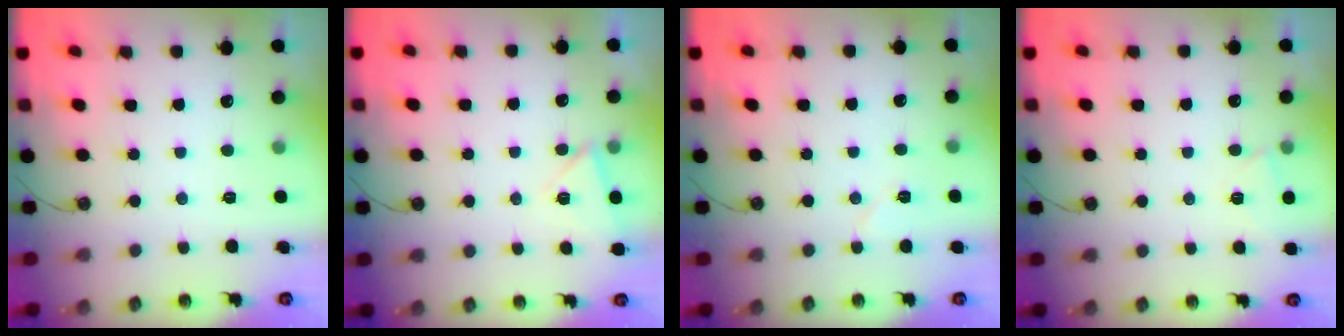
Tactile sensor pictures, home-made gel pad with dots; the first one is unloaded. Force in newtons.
{"total": 6.6, "press": 6.2, "slide": 2.4}
{"total": 4.9, "press": 4.6, "slide": 1.8}
{"total": 3.4, "press": 3.4, "slide": 0.5}